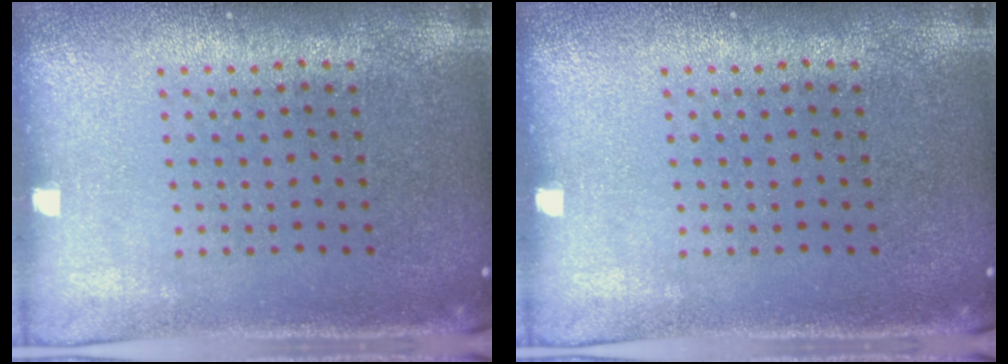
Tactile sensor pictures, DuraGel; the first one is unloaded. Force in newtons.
{"total": 0.0}